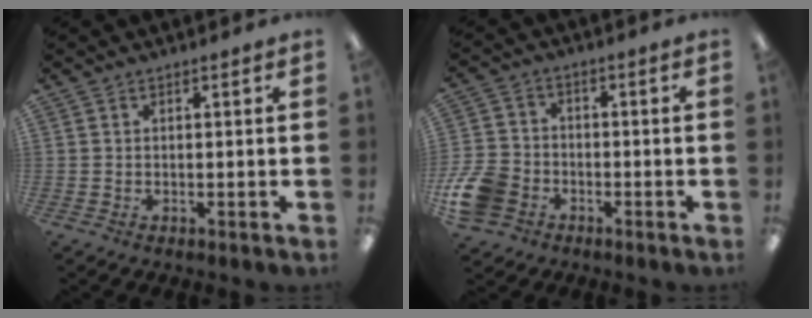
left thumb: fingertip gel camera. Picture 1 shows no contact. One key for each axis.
{"total": 9.8, "fx": -4.3, "fy": 7.3, "fz": 5.0, "tx": -0.116, "ty": 0.031, "tz": -0.078}